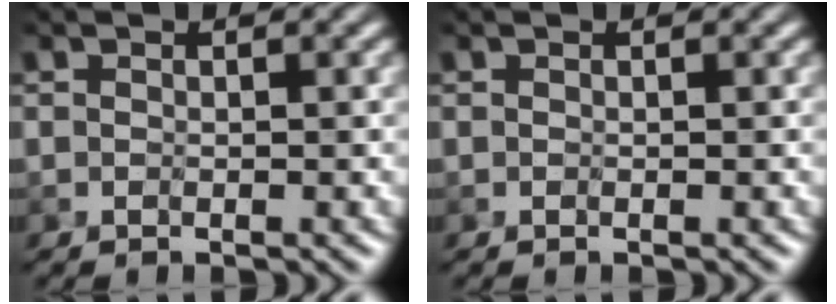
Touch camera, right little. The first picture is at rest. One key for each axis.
{"total": 0.0}